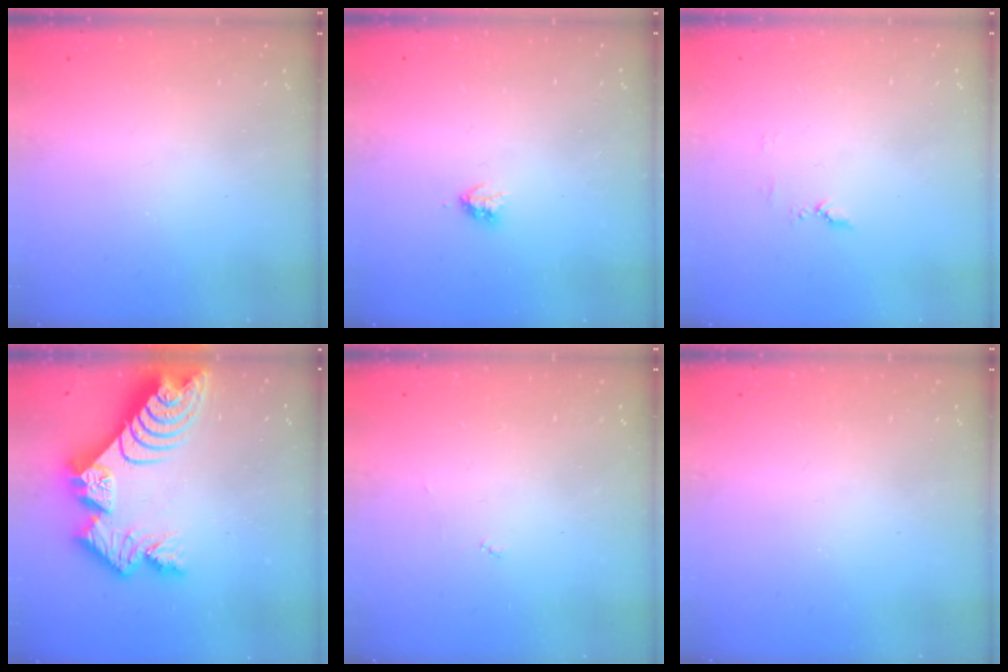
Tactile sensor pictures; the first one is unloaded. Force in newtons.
{"total": 2.9, "press": 2.9, "slide": 0.5}
{"total": 5.1, "press": 5.0, "slide": 0.6}
{"total": 17.0, "press": 16.9, "slide": 1.6}
{"total": 3.0, "press": 3.0, "slide": 0.2}
{"total": 0.0}